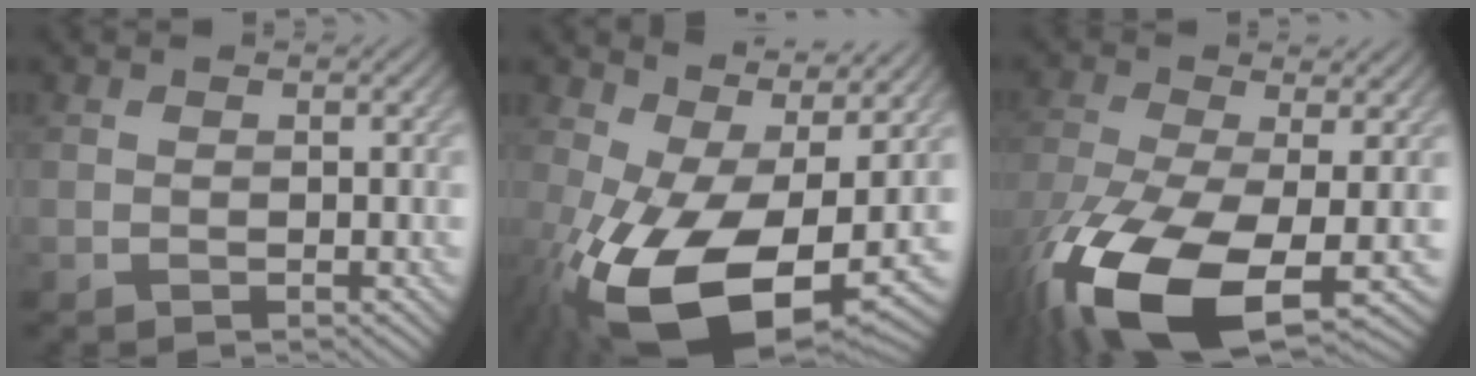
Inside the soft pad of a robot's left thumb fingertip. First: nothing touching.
{"total": 17.5, "force": [-2.7, 8.7, 14.9], "torque": [-0.281, -0.031, -0.040]}
{"total": 16.1, "force": [-6.8, 6.5, 13.1], "torque": [-0.308, -0.046, -0.114]}